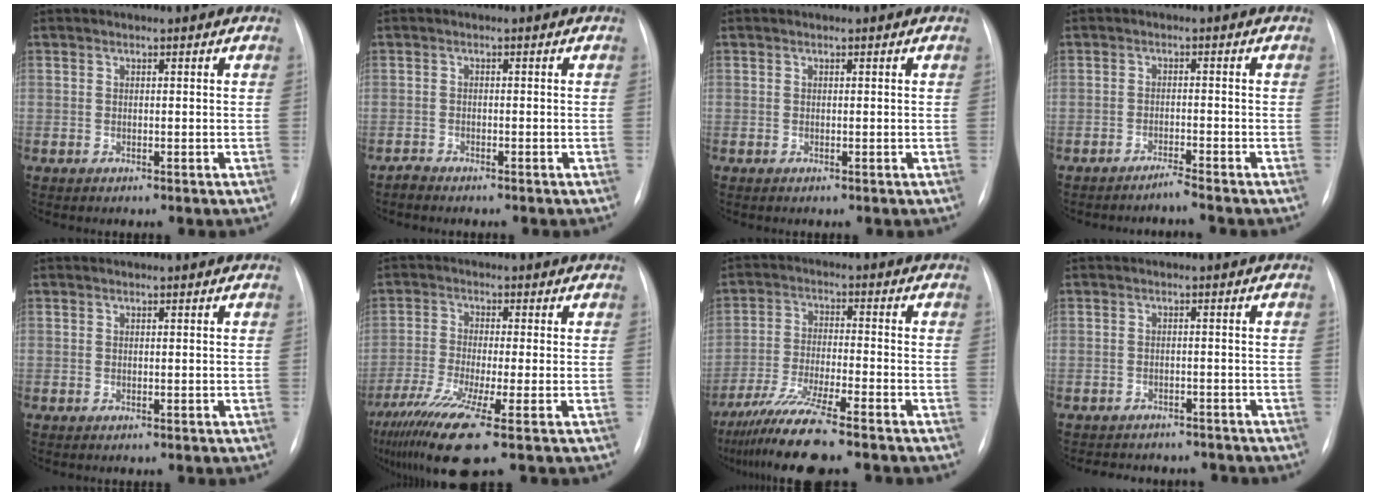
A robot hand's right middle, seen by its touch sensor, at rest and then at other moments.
{"total": 1.4, "force": [-1.3, 0.3, 0.3], "torque": [-0.009, -0.001, -0.022]}
{"total": 0.0}
{"total": 2.1, "force": [-1.9, -0.6, 0.3], "torque": [-0.004, -0.004, -0.035]}
{"total": 0.0}
{"total": 11.4, "force": [-7.0, 0.0, 9.0], "torque": [-0.169, -0.036, -0.128]}
{"total": 11.2, "force": [-9.0, -0.4, 6.7], "torque": [-0.123, -0.036, -0.155]}
{"total": 9.0, "force": [-8.1, 3.5, 1.8], "torque": [-0.030, 0.010, -0.093]}